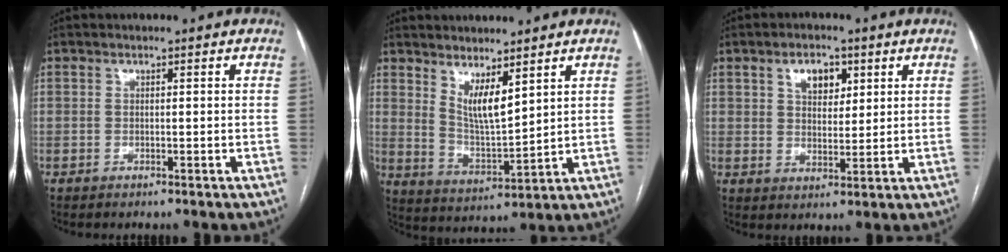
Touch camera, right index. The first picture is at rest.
{"total": 6.7, "force": [4.1, 1.3, 5.1], "torque": [-0.101, -0.020, 0.088]}
{"total": 5.5, "force": [2.5, 3.3, 3.7], "torque": [-0.061, 0.008, 0.045]}